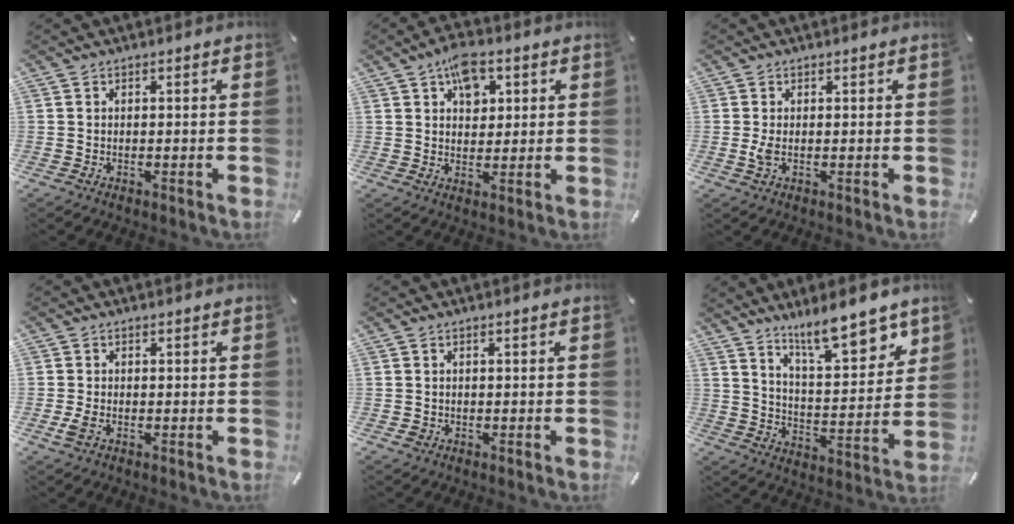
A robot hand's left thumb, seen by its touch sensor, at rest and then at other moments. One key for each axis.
{"total": 7.6, "fx": 3.7, "fy": 5.1, "fz": 4.3, "tx": -0.048, "ty": -0.010, "tz": 0.060}
{"total": 2.3, "fx": 0.1, "fy": 0.9, "fz": 2.1, "tx": -0.047, "ty": -0.003, "tz": 0.000}
{"total": 2.1, "fx": -0.5, "fy": 1.3, "fz": 1.5, "tx": -0.041, "ty": -0.004, "tz": -0.011}
{"total": 0.9, "fx": 0.0, "fy": 0.8, "fz": 0.4, "tx": -0.009, "ty": 0.003, "tz": -0.001}
{"total": 13.4, "fx": 10.9, "fy": 3.8, "fz": 6.7, "tx": -0.100, "ty": -0.076, "tz": 0.188}